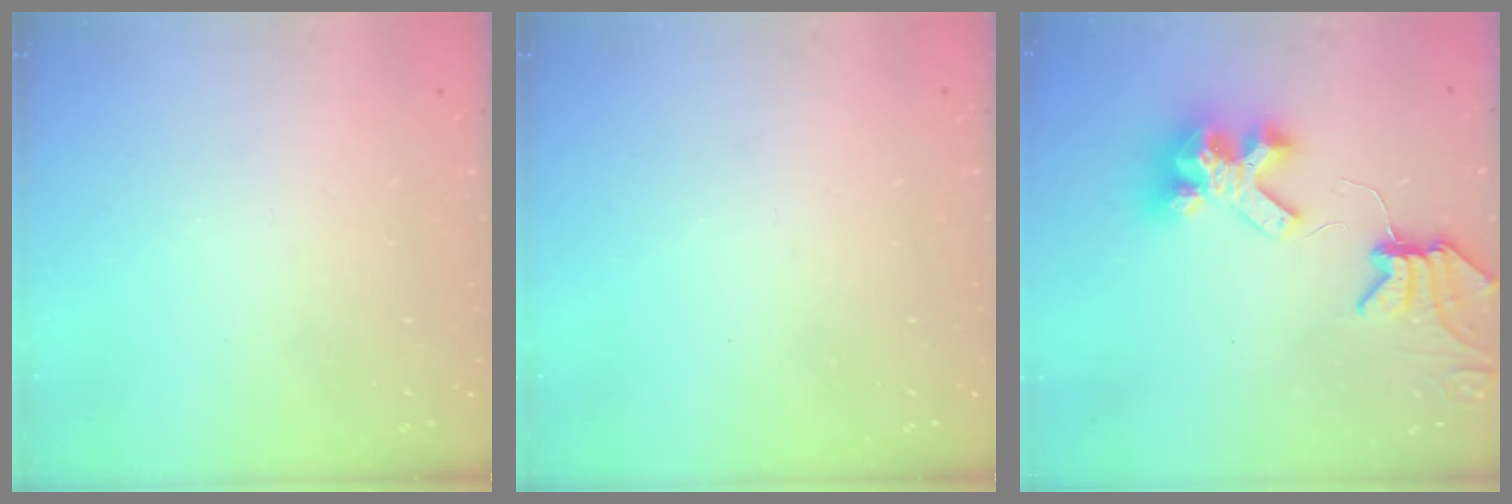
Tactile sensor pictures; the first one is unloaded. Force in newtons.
{"total": 0.0}
{"total": 12.6, "press": 12.5, "slide": 1.6}